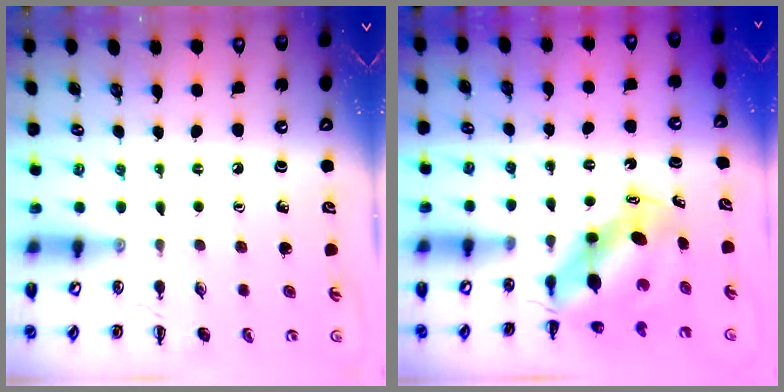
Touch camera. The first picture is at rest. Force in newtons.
{"total": 7.6, "press": 7.4, "slide": 1.7}